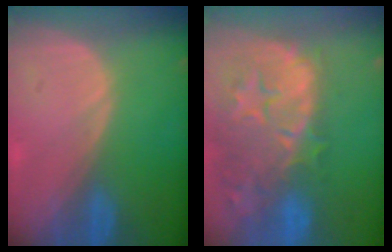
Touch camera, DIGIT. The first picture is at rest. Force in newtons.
{"total": 14.8, "press": 11.8, "slide": 9.0}